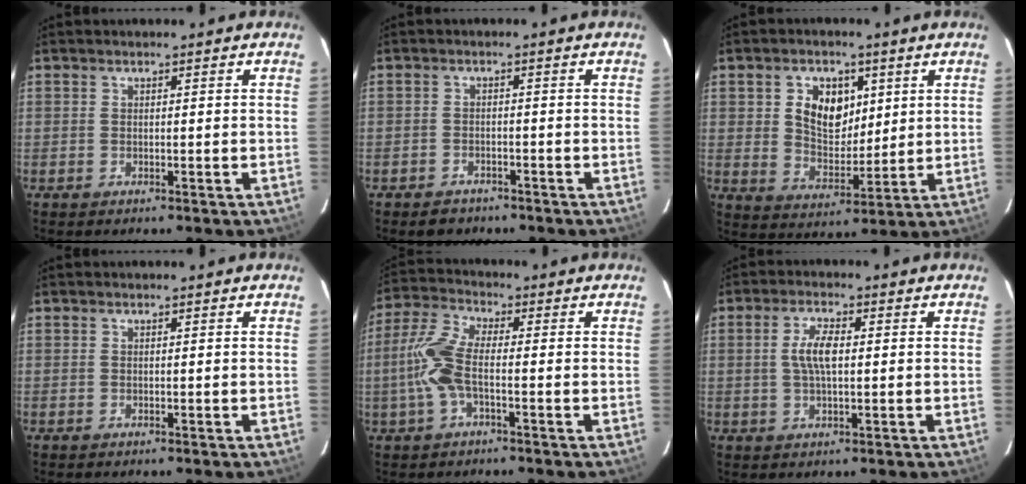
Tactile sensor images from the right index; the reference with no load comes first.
{"total": 3.3, "force": [-2.5, 2.1, 0.4], "torque": [-0.016, 0.007, -0.036]}
{"total": 9.2, "force": [2.9, 6.5, 5.8], "torque": [-0.103, 0.007, 0.058]}
{"total": 0.0}
{"total": 8.6, "force": [-1.8, 2.8, 7.9], "torque": [-0.186, 0.009, -0.041]}
{"total": 5.1, "force": [0.5, 1.8, 4.7], "torque": [-0.092, 0.006, 0.010]}